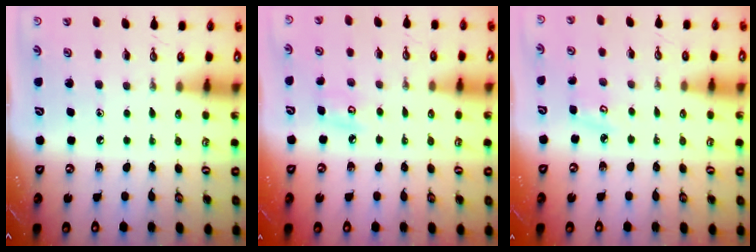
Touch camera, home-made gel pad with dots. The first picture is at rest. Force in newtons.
{"total": 6.7, "press": 6.6, "slide": 0.6}
{"total": 3.6, "press": 3.6, "slide": 0.3}